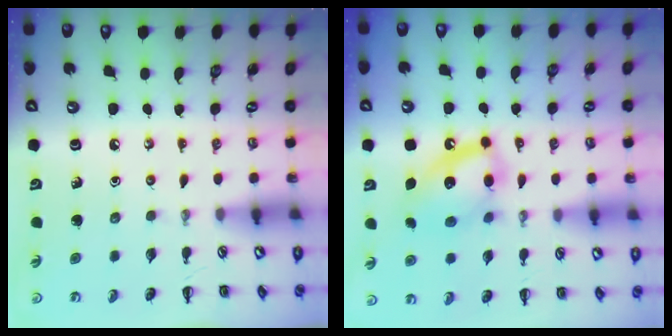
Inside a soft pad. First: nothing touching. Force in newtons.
{"total": 14.4, "press": 14.2, "slide": 2.2}